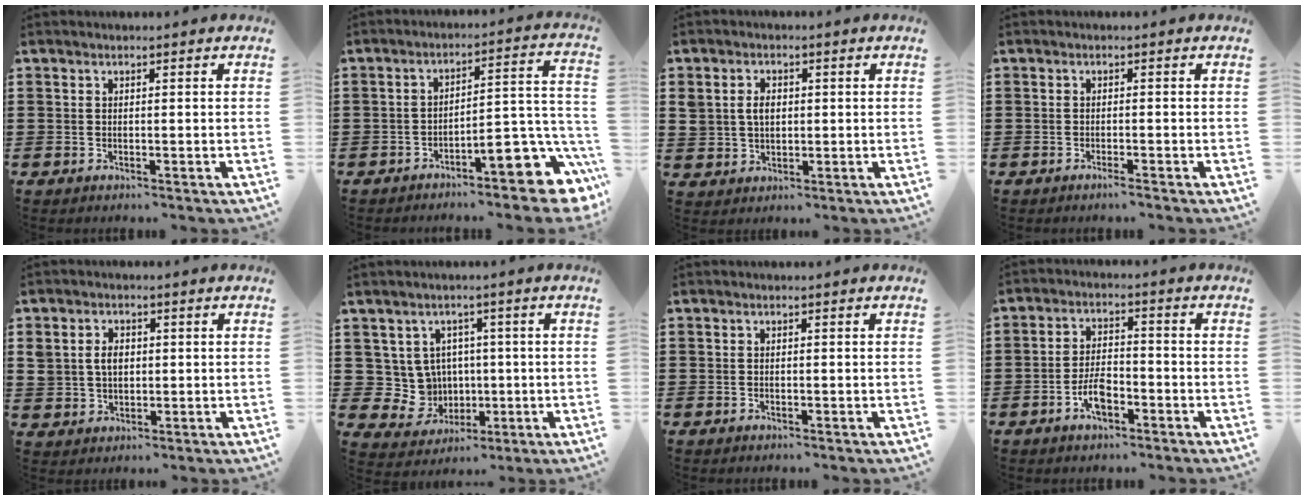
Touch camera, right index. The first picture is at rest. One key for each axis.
{"total": 10.2, "fx": -6.0, "fy": 3.2, "fz": 7.6, "tx": -0.091, "ty": -0.001, "tz": -0.108}
{"total": 3.3, "fx": 0.4, "fy": 2.5, "fz": 2.1, "tx": -0.048, "ty": 0.011, "tz": 0.007}
{"total": 1.0, "fx": -0.9, "fy": 0.0, "fz": 0.6, "tx": -0.009, "ty": -0.004, "tz": -0.016}
{"total": 3.5, "fx": 0.5, "fy": 2.7, "fz": 2.2, "tx": -0.057, "ty": 0.008, "tz": 0.005}
{"total": 6.4, "fx": 0.9, "fy": 6.2, "fz": 1.3, "tx": -0.054, "ty": 0.001, "tz": 0.023}
{"total": 0.0}
{"total": 5.2, "fx": -2.5, "fy": 2.4, "fz": 3.8, "tx": -0.084, "ty": 0.003, "tz": -0.050}